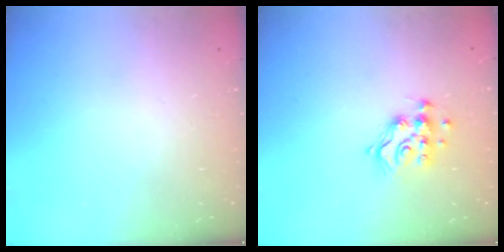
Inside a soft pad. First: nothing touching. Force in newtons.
{"total": 10.6, "press": 10.6, "slide": 0.4}